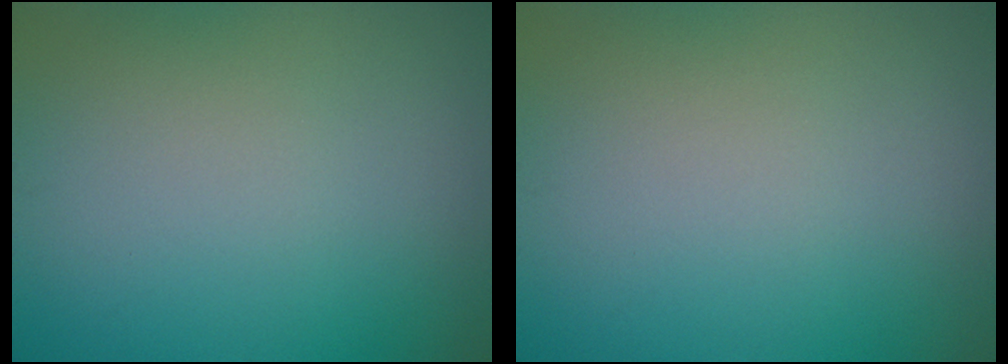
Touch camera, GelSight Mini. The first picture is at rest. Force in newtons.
{"total": 0.0}